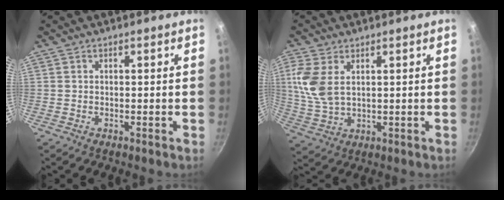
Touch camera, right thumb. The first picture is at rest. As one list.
[{"total": 8.7, "force": [2.5, 5.0, 6.6], "torque": [-0.141, -0.008, 0.057]}]